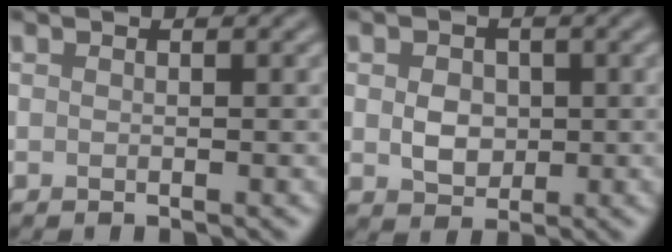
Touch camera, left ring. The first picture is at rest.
{"total": 2.6, "force": [0.2, 2.2, 1.4], "torque": [-0.027, -0.003, 0.000]}